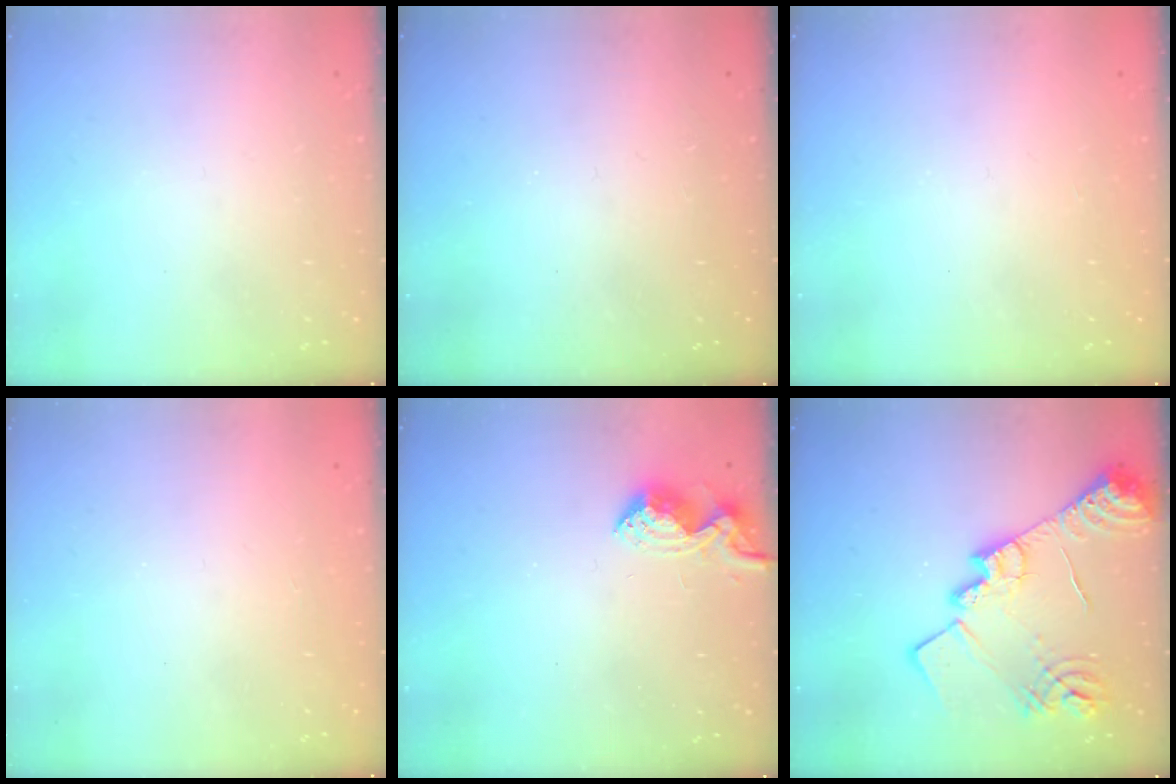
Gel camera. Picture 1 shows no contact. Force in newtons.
{"total": 1.3, "press": 1.2, "slide": 0.2}
{"total": 1.0, "press": 0.9, "slide": 0.4}
{"total": 0.9, "press": 0.9, "slide": 0.2}
{"total": 9.1, "press": 9.1, "slide": 0.3}
{"total": 19.4, "press": 19.3, "slide": 1.6}